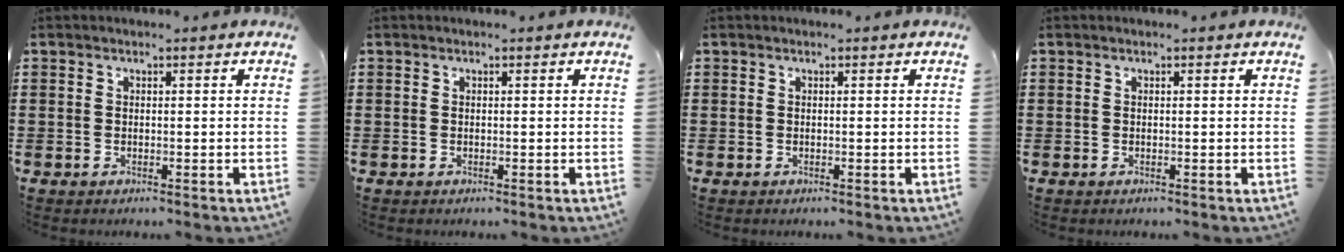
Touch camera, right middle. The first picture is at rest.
{"total": 0.0}
{"total": 0.0}
{"total": 0.0}